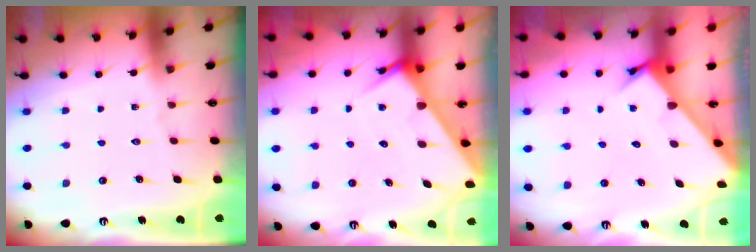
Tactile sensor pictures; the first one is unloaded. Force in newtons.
{"total": 4.7, "press": 4.7, "slide": 0.3}
{"total": 3.2, "press": 3.2, "slide": 0.2}